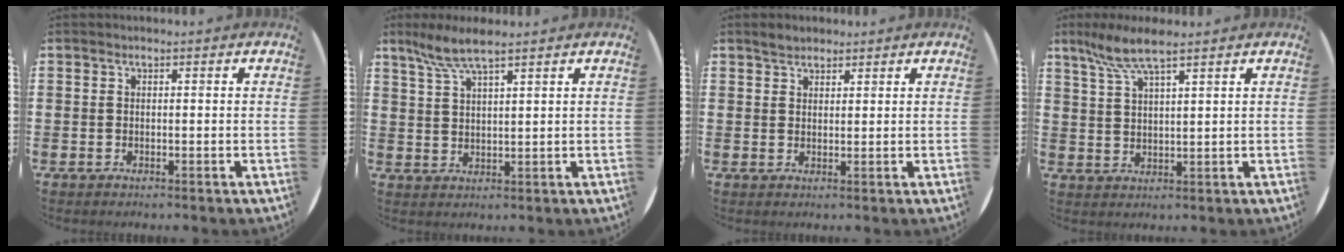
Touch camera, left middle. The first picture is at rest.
{"total": 5.4, "force": [4.2, 0.6, 3.3], "torque": [-0.074, -0.001, 0.074]}
{"total": 2.0, "force": [1.9, 0.7, 0.2], "torque": [0.003, 0.003, 0.035]}
{"total": 6.0, "force": [4.6, 0.8, 3.8], "torque": [-0.085, -0.001, 0.082]}